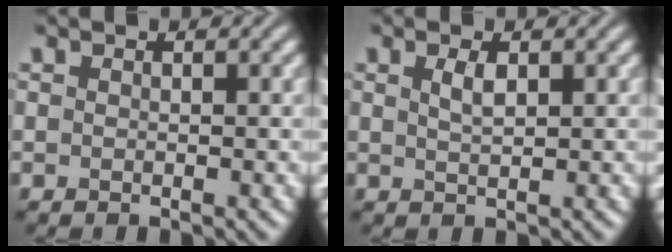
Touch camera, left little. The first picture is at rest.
{"total": 1.5, "force": [0.7, 0.5, 1.2], "torque": [-0.026, 0.002, 0.014]}